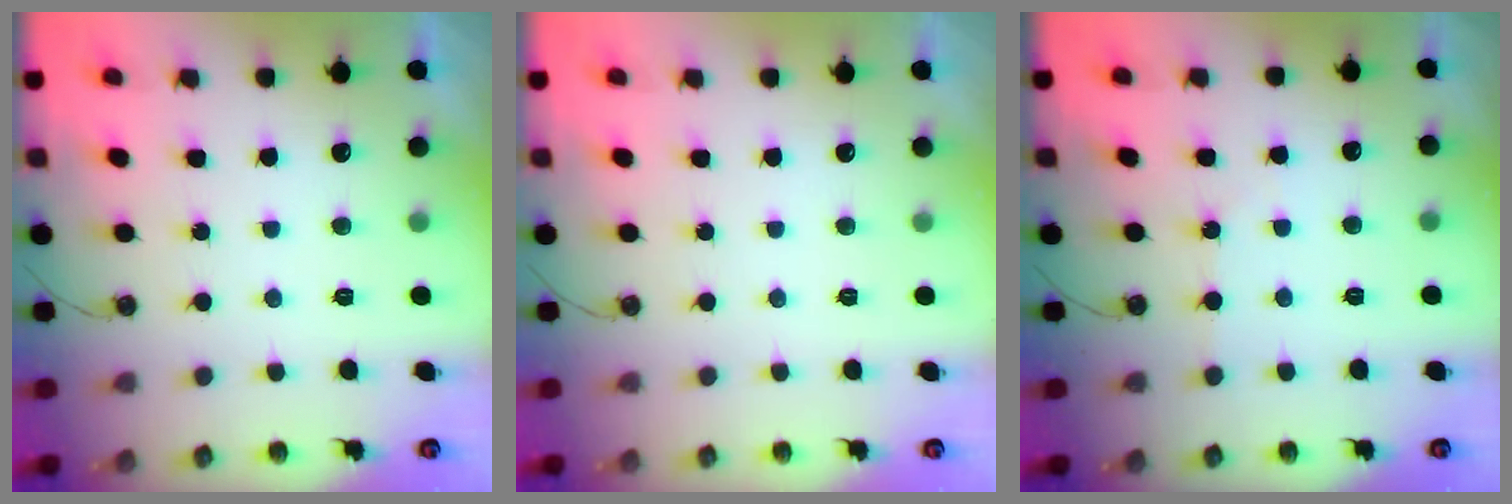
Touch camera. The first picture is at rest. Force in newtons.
{"total": 0.0}
{"total": 1.8, "press": 1.8, "slide": 0.3}